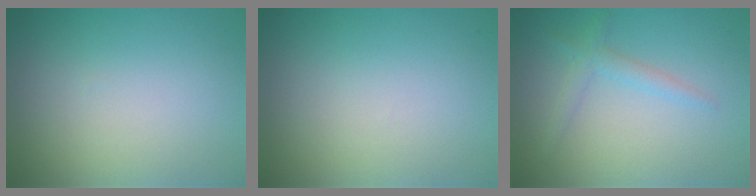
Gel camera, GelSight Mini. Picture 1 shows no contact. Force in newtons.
{"total": 0.0}
{"total": 1.7, "press": 1.7, "slide": 0.1}